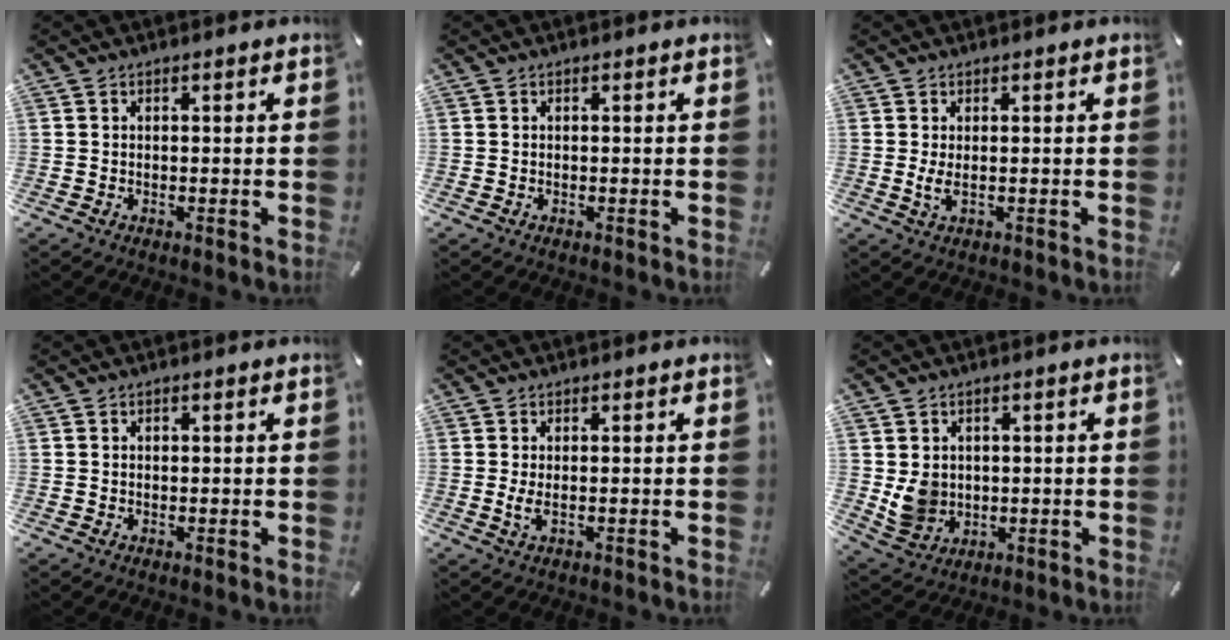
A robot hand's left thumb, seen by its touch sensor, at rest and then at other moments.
{"total": 0.0}
{"total": 2.8, "force": [-0.1, 0.8, 2.6], "torque": [-0.061, -0.008, -0.004]}
{"total": 0.5, "force": [0.1, 0.4, 0.3], "torque": [-0.006, 0.000, 0.001]}
{"total": 2.4, "force": [-0.2, 0.5, 2.3], "torque": [-0.055, -0.009, -0.007]}
{"total": 6.7, "force": [0.6, 6.4, 2.0], "torque": [-0.046, -0.004, 0.011]}